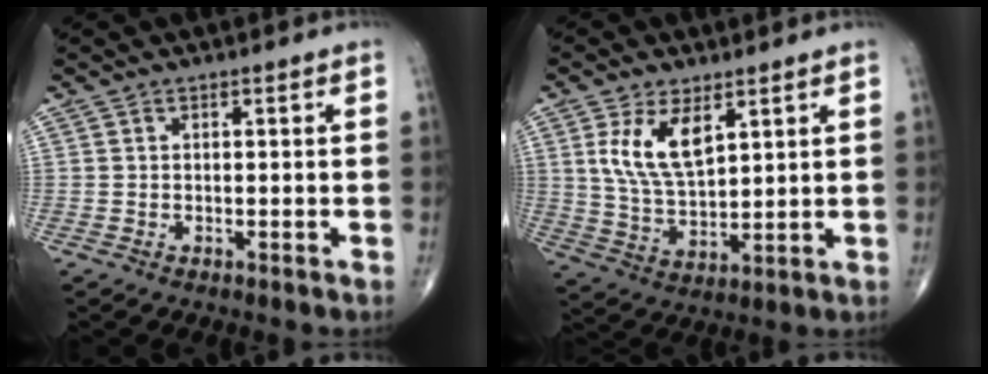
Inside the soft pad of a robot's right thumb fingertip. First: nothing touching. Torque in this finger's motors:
{"motor_torque": [0.10, 0.14, 0.11, 0.00, 0.23]}